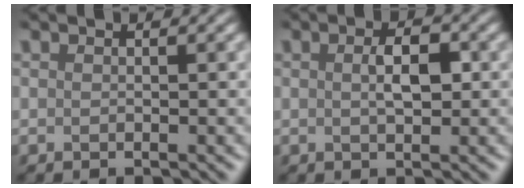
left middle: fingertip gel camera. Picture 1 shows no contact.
{"total": 1.1, "force": [-0.2, -0.8, 0.7], "torque": [-0.045, 0.002, 0.019]}